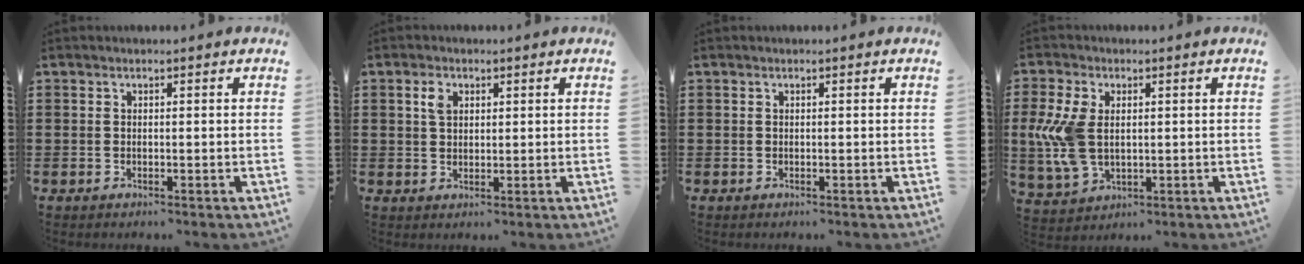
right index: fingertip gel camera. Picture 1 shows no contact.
{"total": 2.5, "force": [1.0, 1.6, 1.6], "torque": [-0.037, 0.006, 0.018]}
{"total": 0.0}
{"total": 8.4, "force": [0.5, 5.3, 6.5], "torque": [-0.168, 0.002, 0.004]}